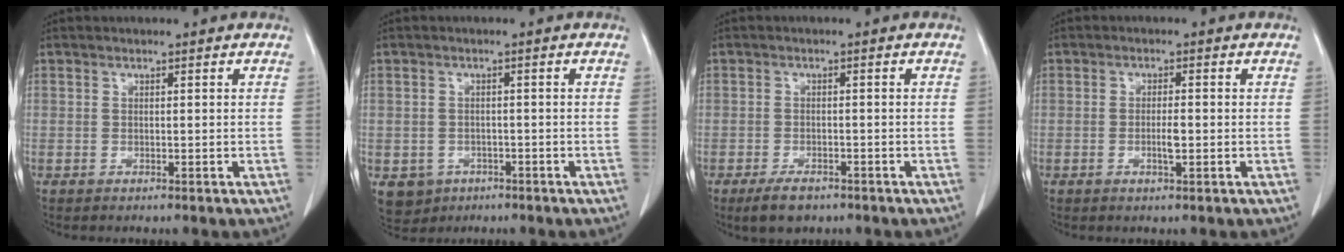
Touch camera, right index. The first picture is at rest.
{"total": 5.4, "force": [-2.6, 4.6, 1.1], "torque": [-0.015, 0.004, -0.031]}
{"total": 4.0, "force": [-2.7, 1.9, 2.2], "torque": [-0.042, -0.004, -0.038]}
{"total": 2.4, "force": [-0.6, 0.3, 2.3], "torque": [-0.046, -0.002, -0.010]}